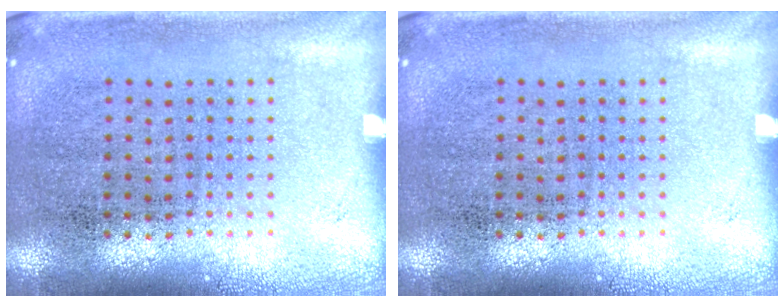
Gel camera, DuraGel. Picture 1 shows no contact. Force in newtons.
{"total": 0.0}